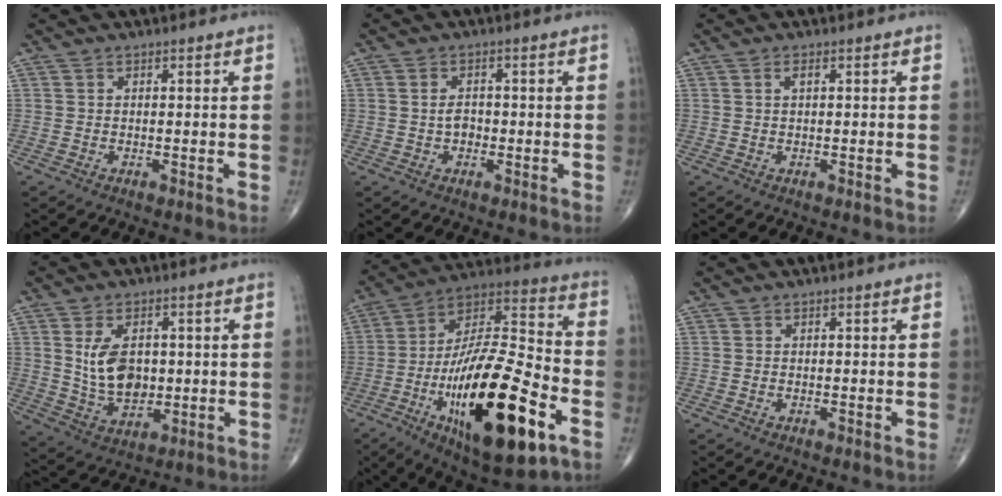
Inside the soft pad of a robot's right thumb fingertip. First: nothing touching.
{"total": 2.5, "force": [-0.2, 1.8, 1.7], "torque": [-0.025, 0.004, -0.006]}
{"total": 1.2, "force": [0.5, 0.4, 1.0], "torque": [-0.020, 0.003, 0.008]}
{"total": 10.1, "force": [1.3, 6.5, 7.6], "torque": [-0.118, -0.012, 0.039]}
{"total": 30.3, "force": [-11.0, 10.4, 26.2], "torque": [-0.459, 0.041, -0.175]}
{"total": 0.0}